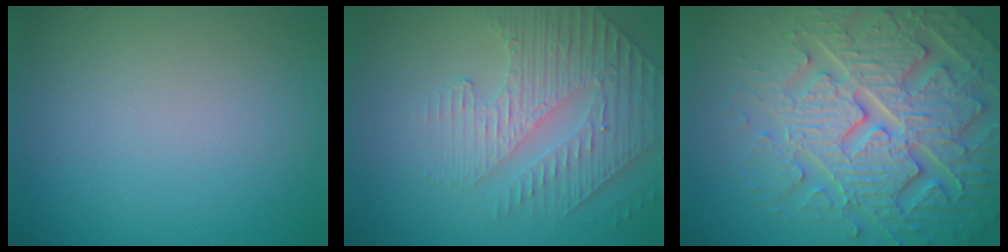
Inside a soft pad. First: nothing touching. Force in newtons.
{"total": 4.2, "press": 3.5, "slide": 2.4}
{"total": 8.1, "press": 7.9, "slide": 2.0}